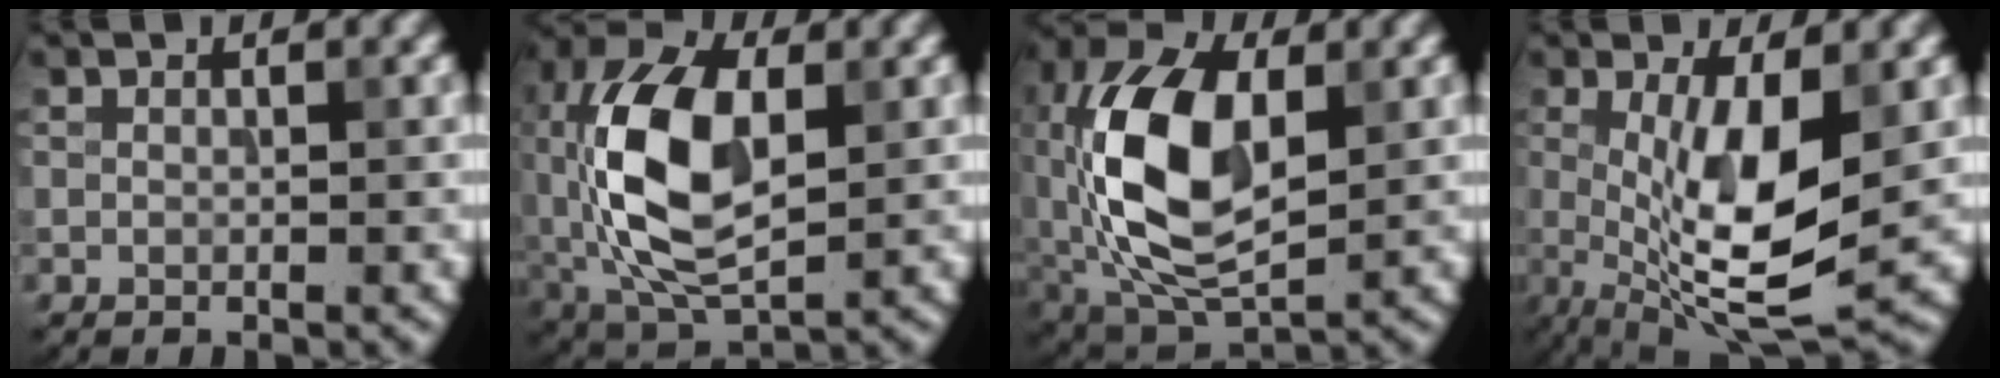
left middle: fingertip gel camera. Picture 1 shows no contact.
{"total": 11.4, "force": [0.0, 6.1, 9.6], "torque": [-0.204, 0.007, -0.004]}
{"total": 12.5, "force": [0.1, 6.9, 10.4], "torque": [-0.221, 0.008, -0.003]}
{"total": 8.9, "force": [0.0, 2.7, 8.5], "torque": [-0.156, -0.011, 0.002]}